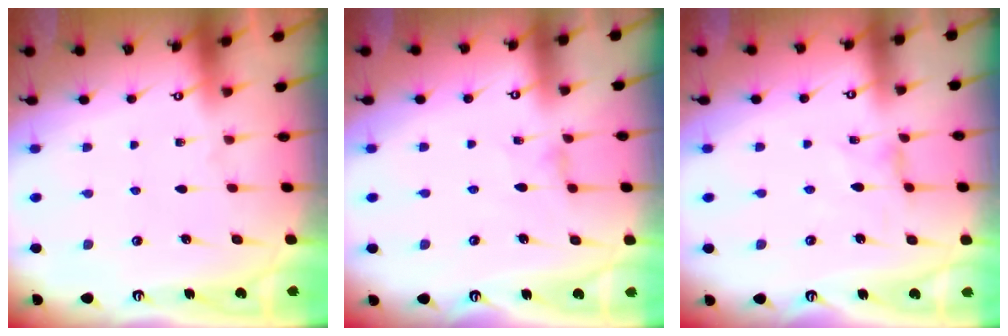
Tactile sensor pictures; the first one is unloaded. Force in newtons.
{"total": 0.9, "press": 0.8, "slide": 0.4}
{"total": 1.2, "press": 1.2, "slide": 0.1}